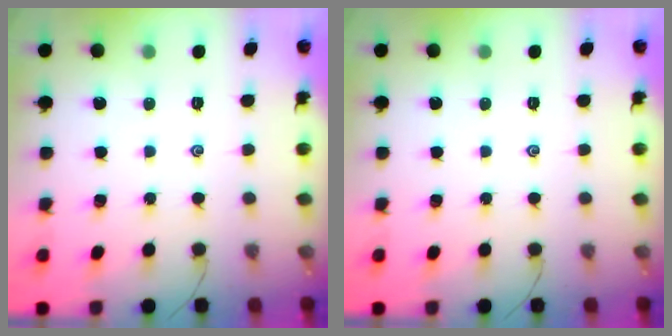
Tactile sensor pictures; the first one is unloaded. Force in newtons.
{"total": 0.0}